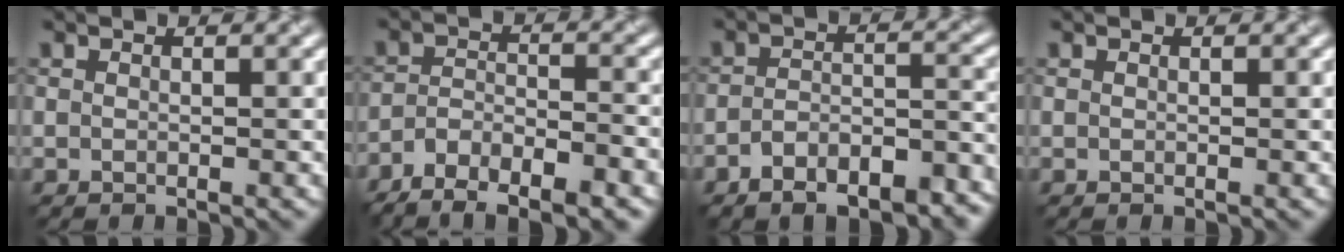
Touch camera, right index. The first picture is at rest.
{"total": 8.1, "force": [-6.1, 3.0, 4.4], "torque": [-0.070, 0.000, -0.102]}
{"total": 7.6, "force": [-5.4, 2.9, 4.4], "torque": [-0.068, -0.001, -0.084]}
{"total": 0.0}